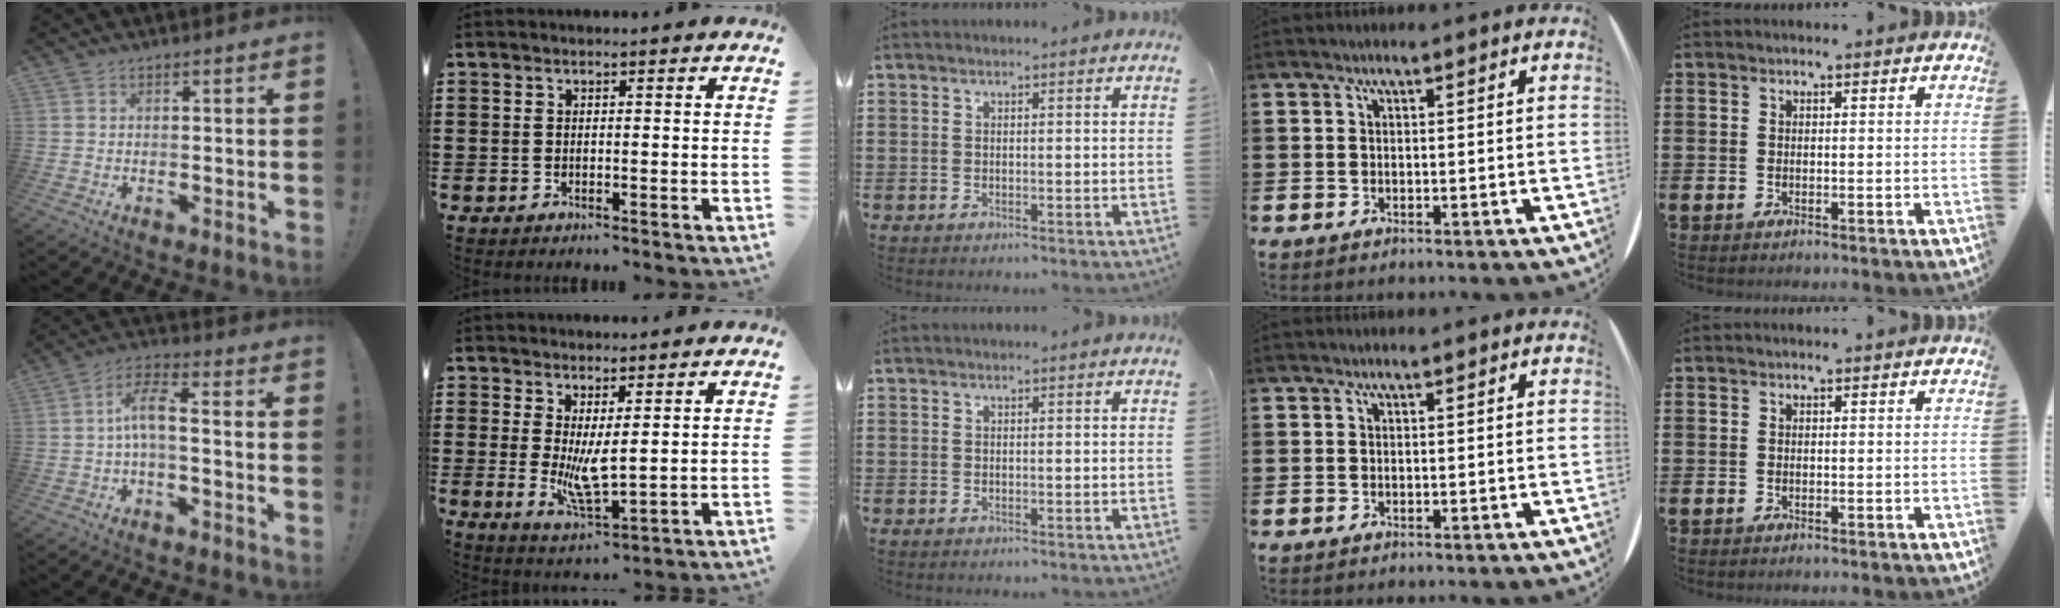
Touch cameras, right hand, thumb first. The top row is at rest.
{"thumb": {"total": 8.3, "force": [-0.4, 2.8, 7.8], "torque": [-0.146, 0.010, -0.008]}, "index": {"total": 5.2, "force": [0.9, 1.6, 4.9], "torque": [-0.091, -0.012, 0.018]}}